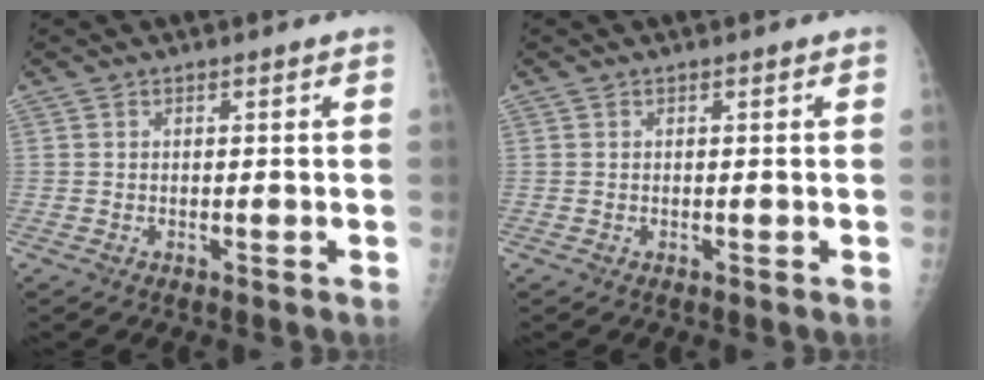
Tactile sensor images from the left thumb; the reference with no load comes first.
{"total": 0.0}